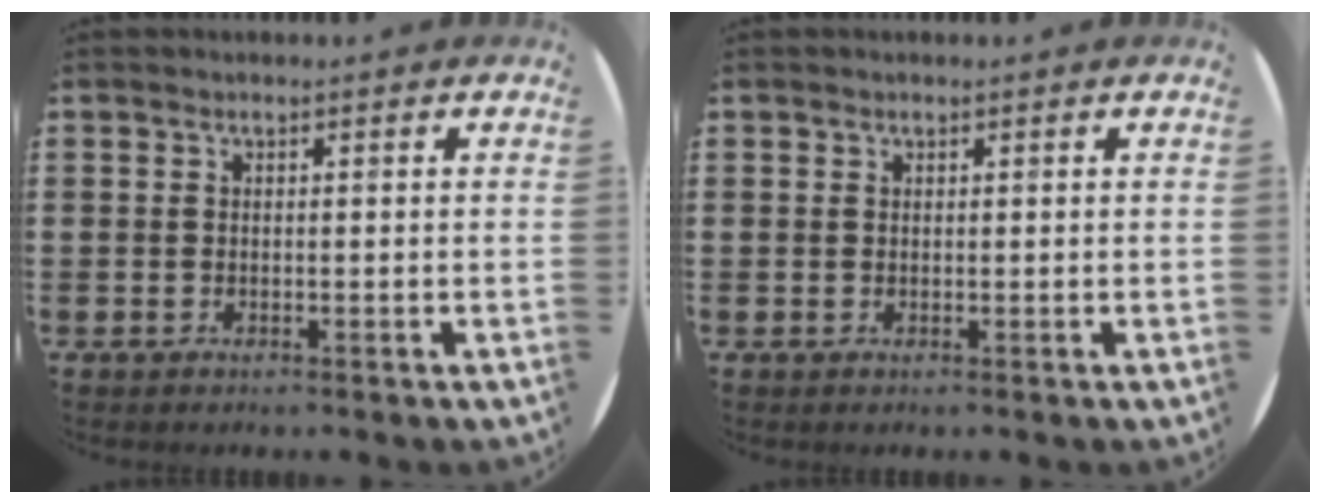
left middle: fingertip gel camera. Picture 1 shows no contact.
{"total": 0.0}